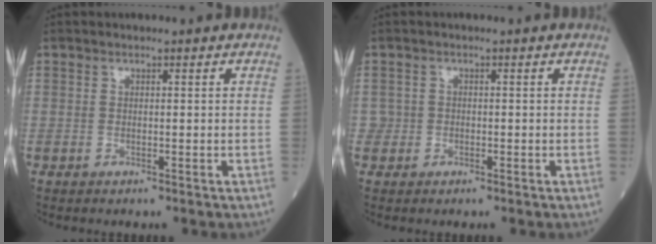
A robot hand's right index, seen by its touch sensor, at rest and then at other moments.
{"total": 1.3, "force": [-0.4, 1.3, 0.0], "torque": [0.007, 0.007, -0.009]}